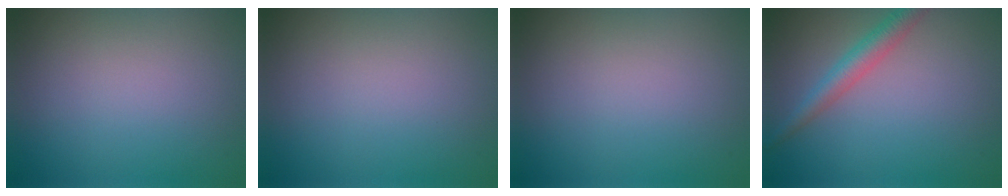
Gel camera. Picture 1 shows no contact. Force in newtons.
{"total": 0.0}
{"total": 0.0}
{"total": 2.9, "press": 2.9, "slide": 0.1}